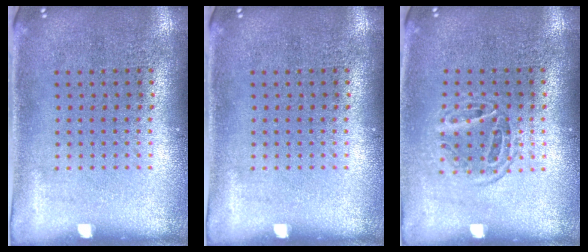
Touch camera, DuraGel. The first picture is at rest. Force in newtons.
{"total": 0.0}
{"total": 1.2, "press": 1.0, "slide": 0.5}